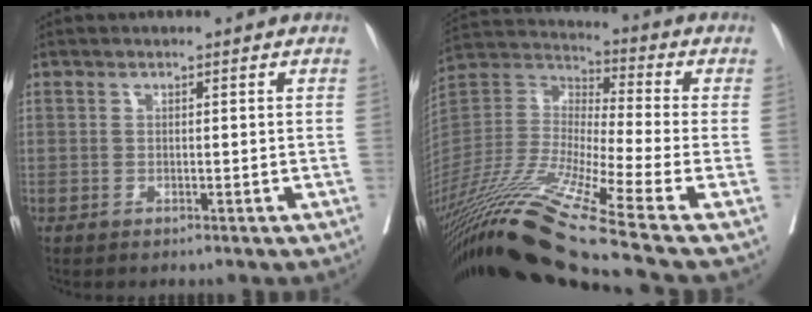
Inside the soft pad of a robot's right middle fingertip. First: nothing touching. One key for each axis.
{"total": 22.5, "fx": -16.1, "fy": -2.2, "fz": 15.6, "tx": -0.344, "ty": -0.036, "tz": -0.303}